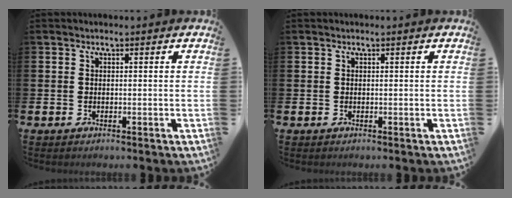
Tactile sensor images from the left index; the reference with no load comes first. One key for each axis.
{"total": 0.0}